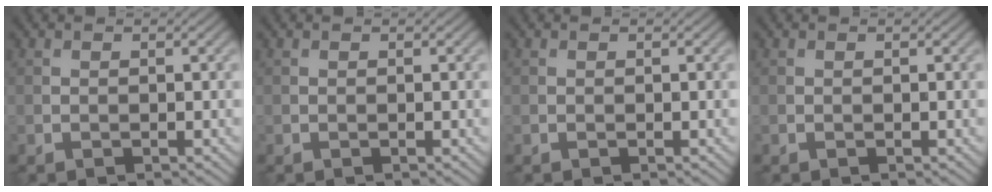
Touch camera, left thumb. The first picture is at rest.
{"total": 0.0}
{"total": 0.0}
{"total": 0.0}